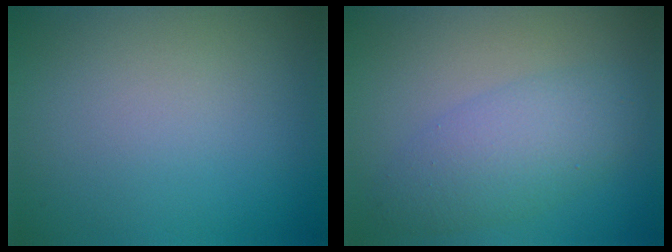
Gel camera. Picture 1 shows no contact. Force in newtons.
{"total": 4.3, "press": 4.3, "slide": 0.0}